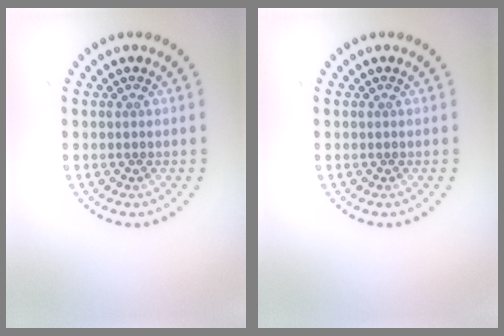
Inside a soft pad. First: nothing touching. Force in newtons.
{"total": 0.0}